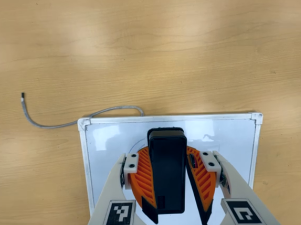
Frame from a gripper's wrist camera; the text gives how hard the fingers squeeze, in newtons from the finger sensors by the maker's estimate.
{"total": 10.3, "left": 9.1, "right": 11.4}